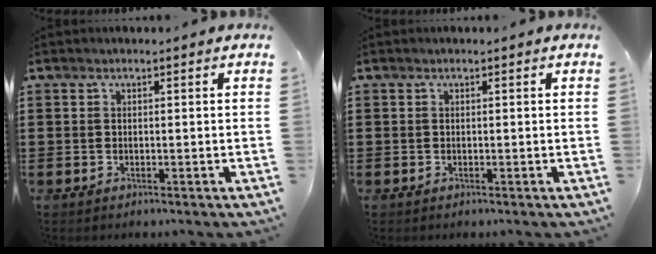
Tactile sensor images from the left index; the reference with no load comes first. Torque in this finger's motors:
{"motor_torque": [0.00, 0.00, 0.00, 0.00]}